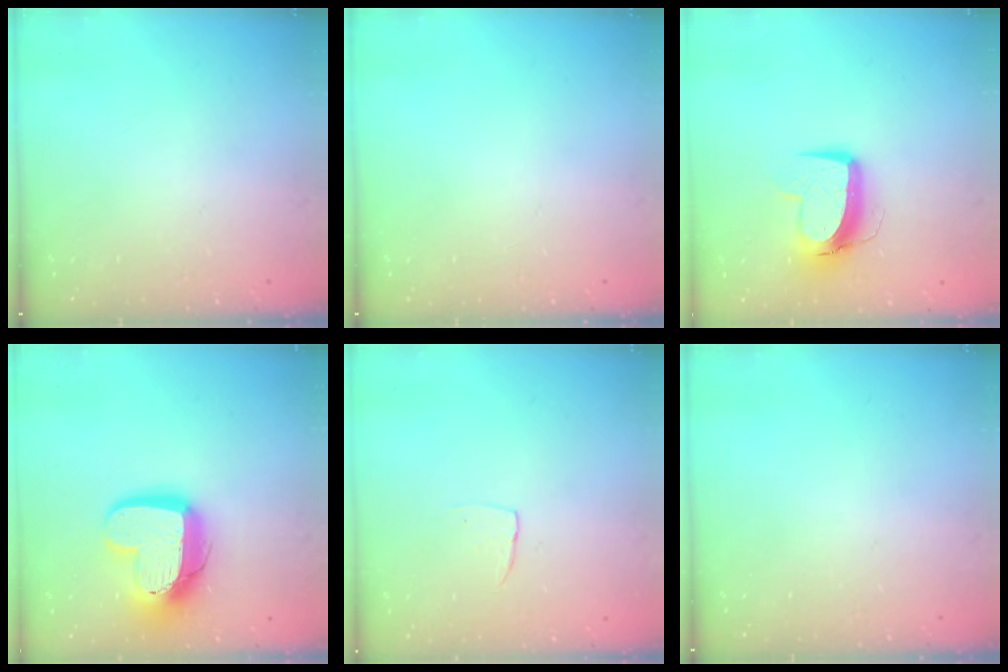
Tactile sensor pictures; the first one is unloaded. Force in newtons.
{"total": 0.0}
{"total": 11.8, "press": 11.7, "slide": 1.2}
{"total": 16.6, "press": 16.6, "slide": 1.3}
{"total": 4.0, "press": 4.0, "slide": 0.2}
{"total": 0.0}